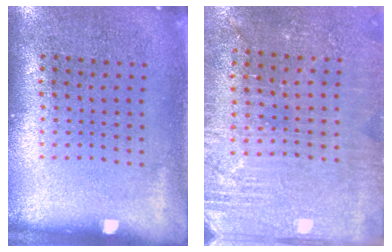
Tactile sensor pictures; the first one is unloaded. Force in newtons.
{"total": 2.8, "press": 2.8, "slide": 0.4}